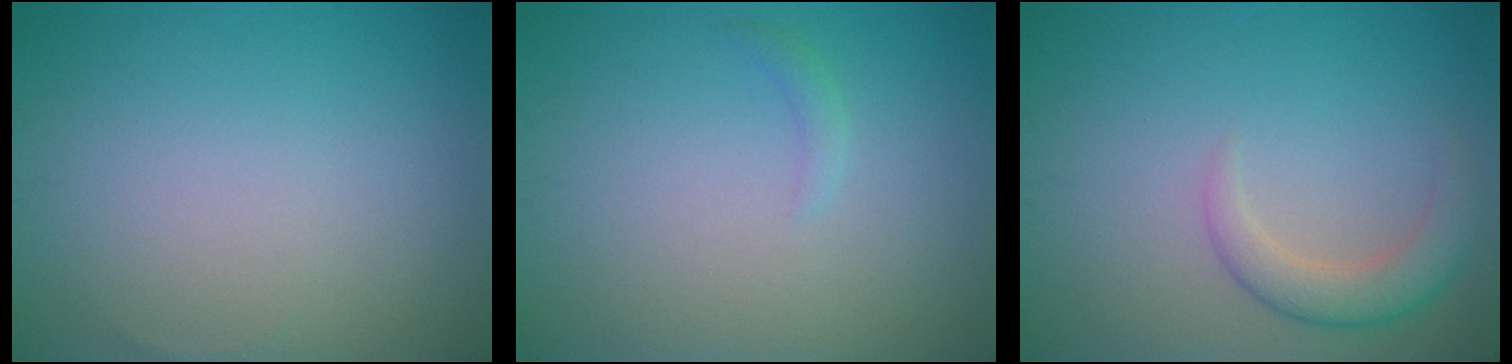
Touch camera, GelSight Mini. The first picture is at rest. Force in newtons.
{"total": 0.8, "press": 0.8, "slide": 0.1}
{"total": 3.1, "press": 3.1, "slide": 0.3}